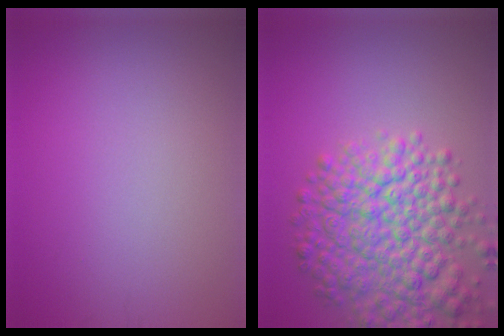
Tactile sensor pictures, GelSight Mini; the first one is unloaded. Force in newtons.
{"total": 8.8, "press": 8.7, "slide": 0.4}